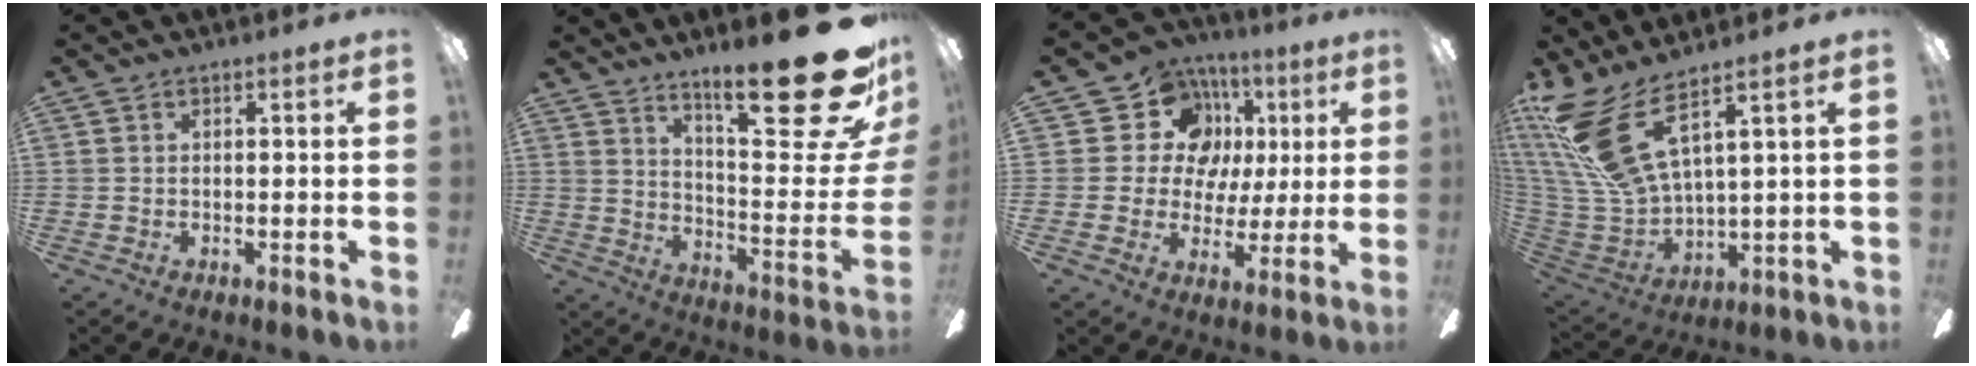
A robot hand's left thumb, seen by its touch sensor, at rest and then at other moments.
{"total": 25.7, "force": [16.1, 6.0, 19.0], "torque": [-0.271, -0.114, 0.264]}
{"total": 15.4, "force": [5.0, 13.2, 6.2], "torque": [-0.102, -0.010, 0.100]}
{"total": 18.1, "force": [9.9, 6.9, 13.5], "torque": [-0.305, -0.048, 0.175]}